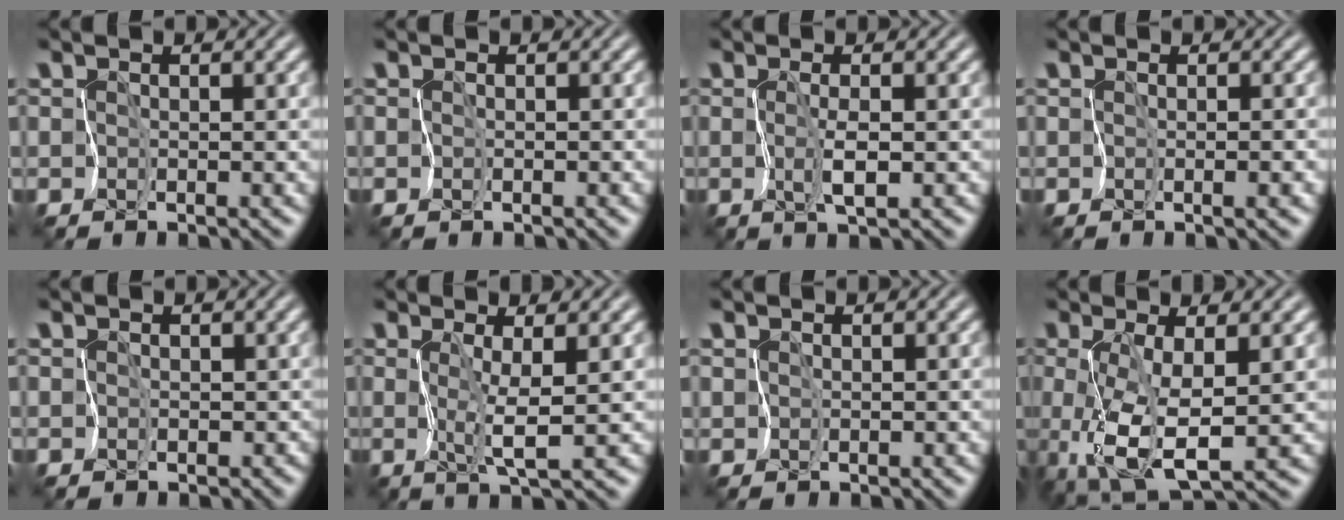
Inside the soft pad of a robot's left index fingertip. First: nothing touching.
{"total": 0.0}
{"total": 1.5, "force": [-0.4, 0.2, 1.4], "torque": [-0.033, -0.003, -0.004]}
{"total": 1.3, "force": [-0.5, 0.5, 1.1], "torque": [-0.006, -0.006, 0.002]}
{"total": 1.6, "force": [0.1, 1.6, 0.3], "torque": [0.007, 0.009, 0.000]}
{"total": 2.2, "force": [0.5, -0.3, 2.1], "torque": [-0.045, -0.007, 0.013]}
{"total": 0.5, "force": [0.2, 0.5, 0.0], "torque": [0.003, 0.000, 0.004]}
{"total": 4.9, "force": [-0.3, 1.3, 4.7], "torque": [-0.103, -0.010, -0.003]}